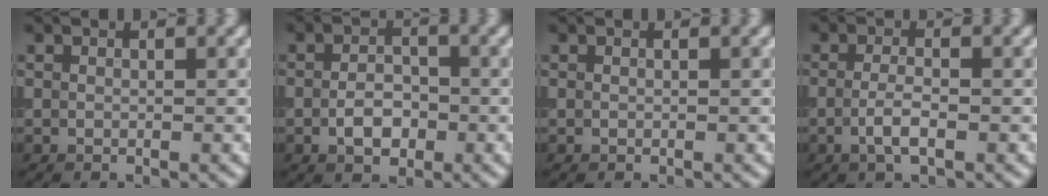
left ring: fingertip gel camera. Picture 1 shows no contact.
{"total": 2.9, "force": [-0.9, 1.8, 2.1], "torque": [-0.037, 0.003, -0.018]}
{"total": 0.0}
{"total": 2.2, "force": [-0.7, 0.7, 2.0], "torque": [-0.041, 0.000, -0.019]}